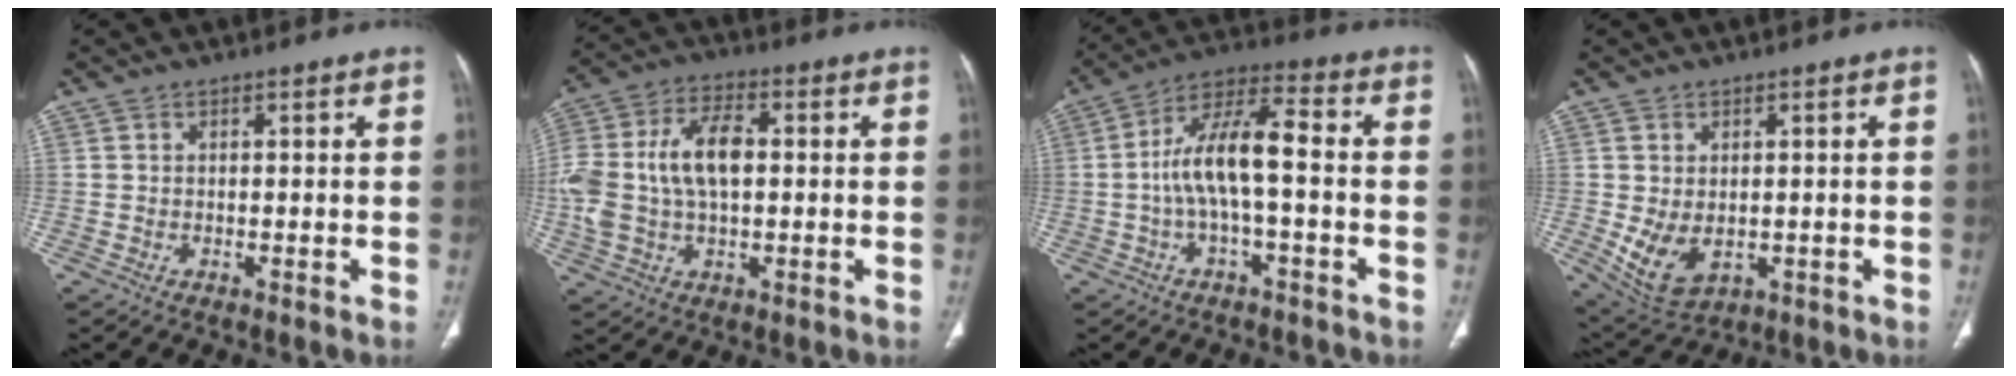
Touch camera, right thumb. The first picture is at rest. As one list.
[{"total": 14.1, "force": [0.8, 8.1, 11.5], "torque": [-0.240, 0.025, 0.015]}, {"total": 11.4, "force": [-1.2, 3.8, 10.7], "torque": [-0.214, 0.045, -0.028]}, {"total": 8.1, "force": [-1.0, 5.4, 5.9], "torque": [-0.104, -0.009, 0.005]}]